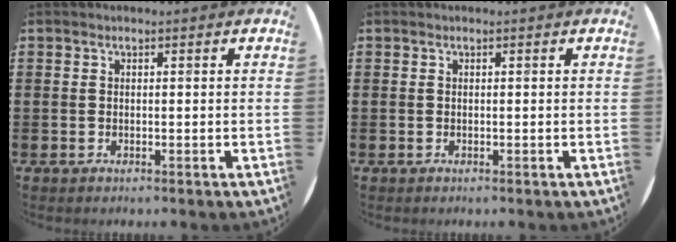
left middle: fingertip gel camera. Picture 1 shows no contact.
{"total": 0.0}